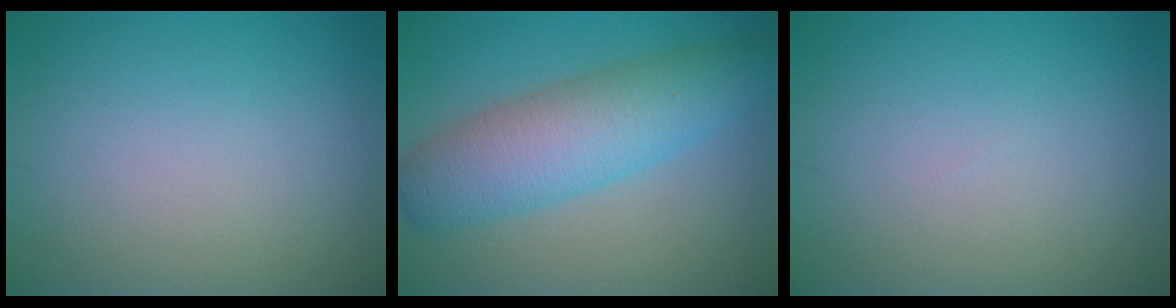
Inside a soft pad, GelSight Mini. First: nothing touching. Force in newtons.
{"total": 7.2, "press": 7.2, "slide": 0.3}
{"total": 0.0}